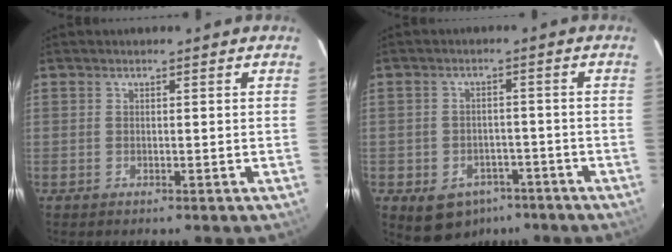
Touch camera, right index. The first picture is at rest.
{"total": 8.5, "force": [-4.9, 6.2, 2.9], "torque": [-0.062, 0.014, -0.048]}